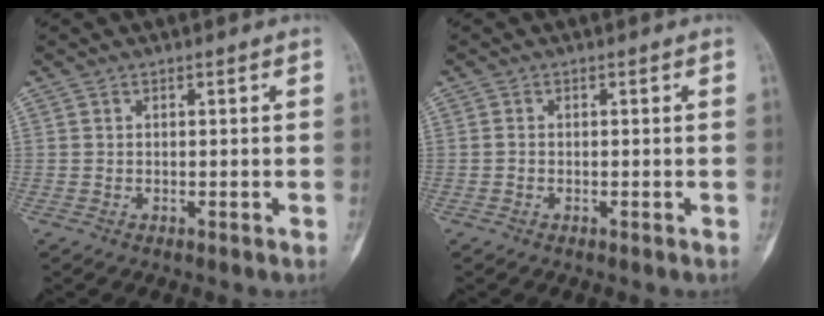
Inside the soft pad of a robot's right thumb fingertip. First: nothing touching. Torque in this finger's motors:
{"motor_torque": [-0.10, -0.10, -0.09, 0.02, -0.03]}